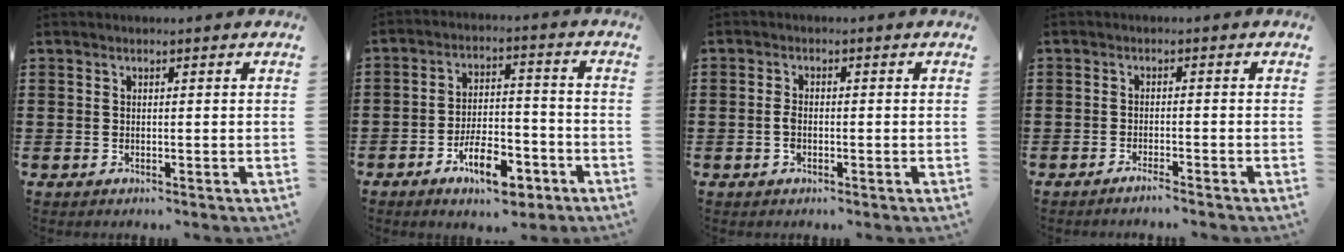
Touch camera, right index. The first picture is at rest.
{"total": 9.2, "force": [-5.3, 3.9, 6.5], "torque": [-0.120, 0.015, -0.093]}
{"total": 1.9, "force": [-0.6, 1.0, 1.6], "torque": [-0.037, -0.002, -0.014]}
{"total": 1.6, "force": [-1.5, -0.2, 0.6], "torque": [-0.010, -0.001, -0.027]}